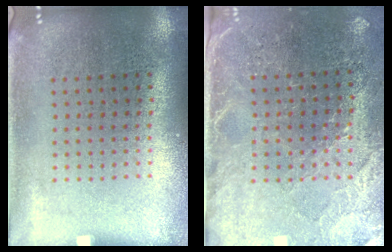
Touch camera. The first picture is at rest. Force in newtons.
{"total": 2.9, "press": 2.6, "slide": 1.2}